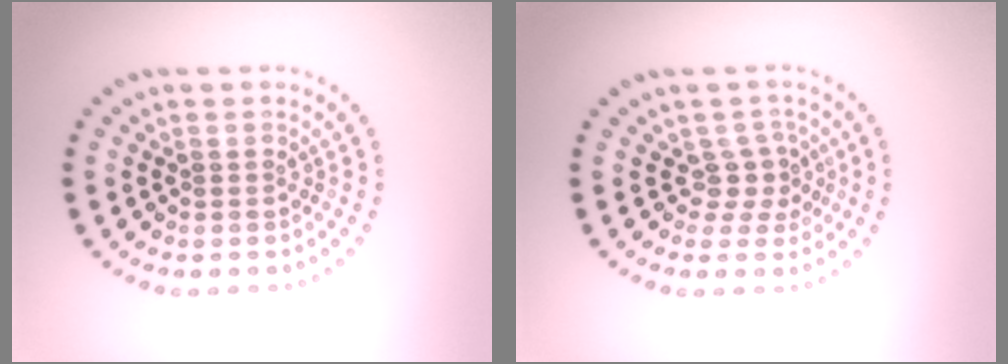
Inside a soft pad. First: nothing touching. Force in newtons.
{"total": 2.1, "press": 1.6, "slide": 1.4}